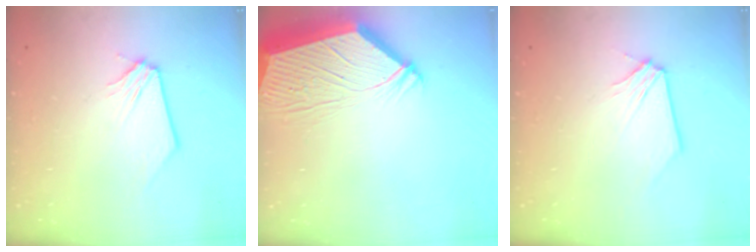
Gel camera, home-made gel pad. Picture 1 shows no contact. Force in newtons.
{"total": 9.0, "press": 8.9, "slide": 1.1}
{"total": 0.0}